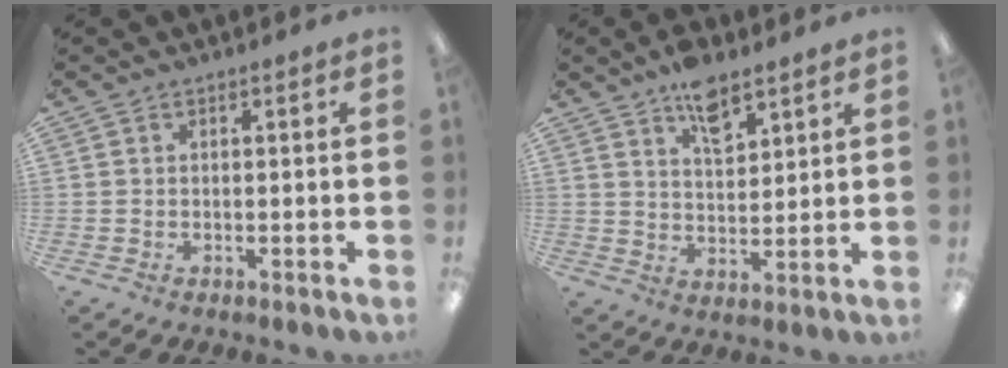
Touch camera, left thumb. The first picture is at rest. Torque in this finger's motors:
{"motor_torque": [1.21, 0.68, 0.70, -0.84, 0.04]}